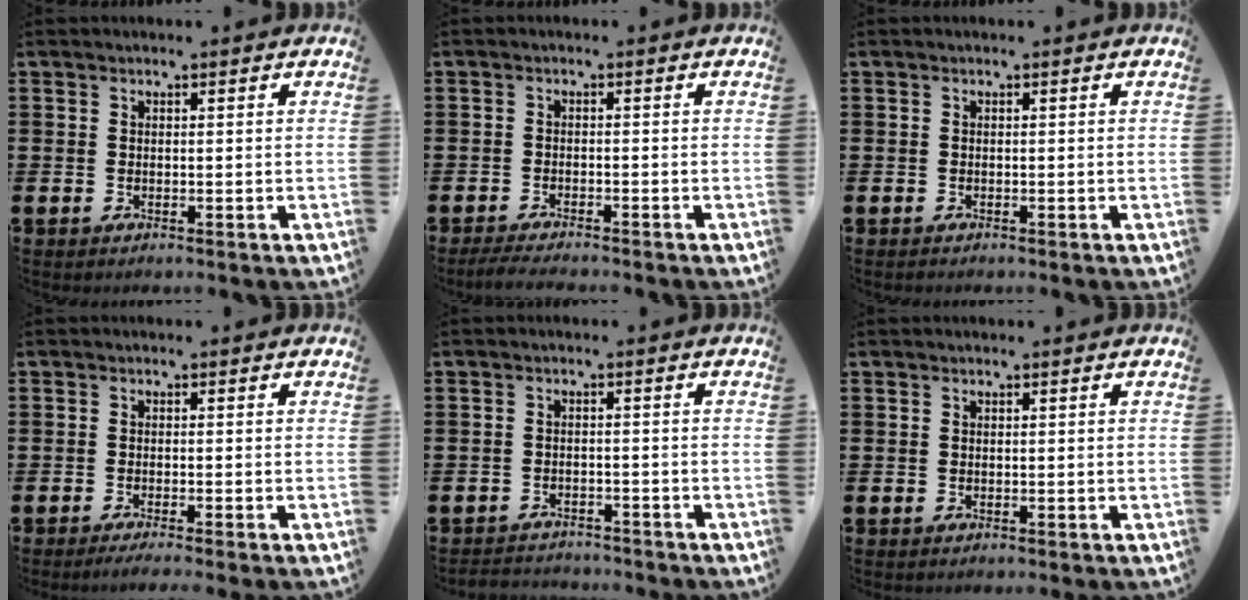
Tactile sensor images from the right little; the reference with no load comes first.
{"total": 1.7, "force": [-1.6, 0.1, 0.6], "torque": [-0.012, 0.003, -0.031]}
{"total": 0.0}
{"total": 1.0, "force": [-0.7, 0.0, 0.7], "torque": [-0.010, -0.002, -0.014]}
{"total": 1.9, "force": [-1.9, 0.2, -0.3], "torque": [-0.002, 0.003, -0.044]}
{"total": 0.0}